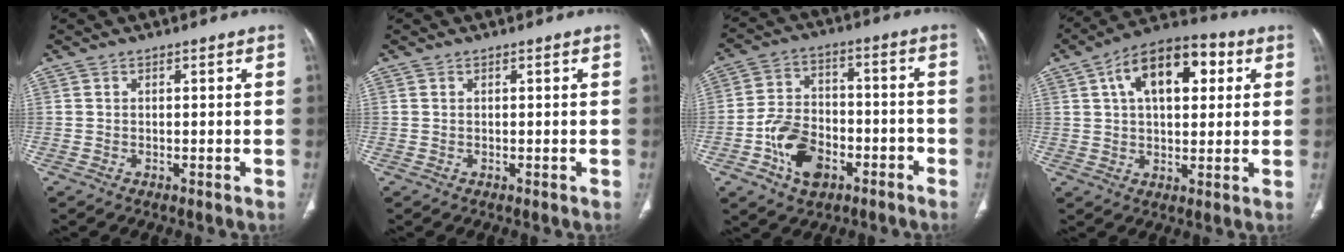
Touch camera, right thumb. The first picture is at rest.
{"total": 0.0}
{"total": 12.1, "force": [-5.6, 7.9, 7.3], "torque": [-0.107, 0.037, -0.094]}
{"total": 15.6, "force": [5.1, 8.4, 12.1], "torque": [-0.164, 0.016, 0.075]}